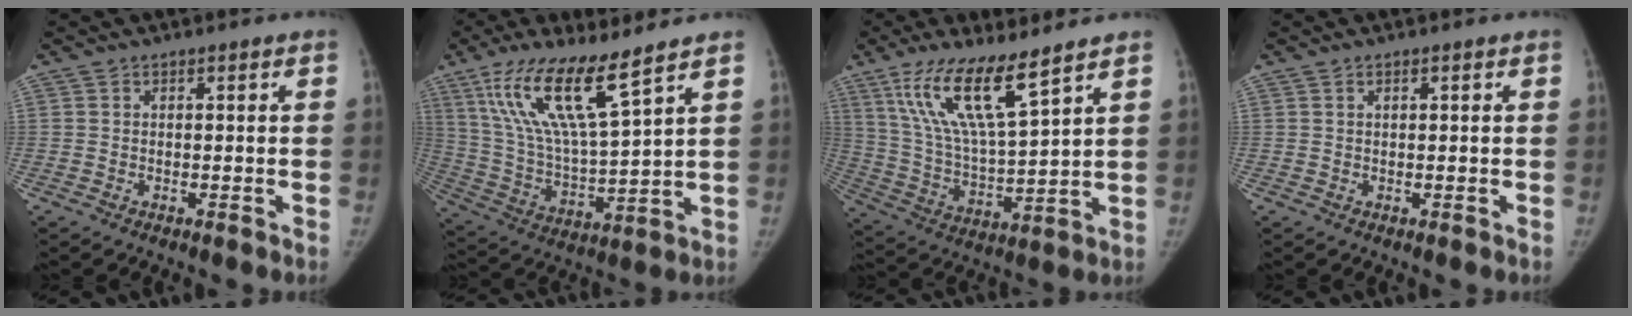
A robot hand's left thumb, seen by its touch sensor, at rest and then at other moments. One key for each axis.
{"total": 16.8, "fx": 10.2, "fy": 2.9, "fz": 13.0, "tx": -0.248, "ty": -0.053, "tz": 0.207}
{"total": 15.3, "fx": 9.6, "fy": 2.9, "fz": 11.6, "tx": -0.218, "ty": -0.051, "tz": 0.198}
{"total": 0.6, "fx": 0.3, "fy": 0.2, "fz": 0.5, "tx": -0.009, "ty": 0.002, "tz": 0.005}